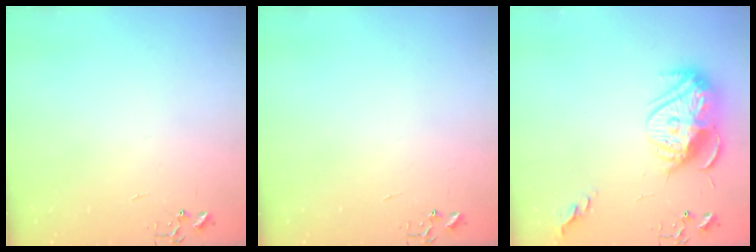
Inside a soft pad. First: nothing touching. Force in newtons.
{"total": 0.0}
{"total": 15.6, "press": 15.6, "slide": 1.2}